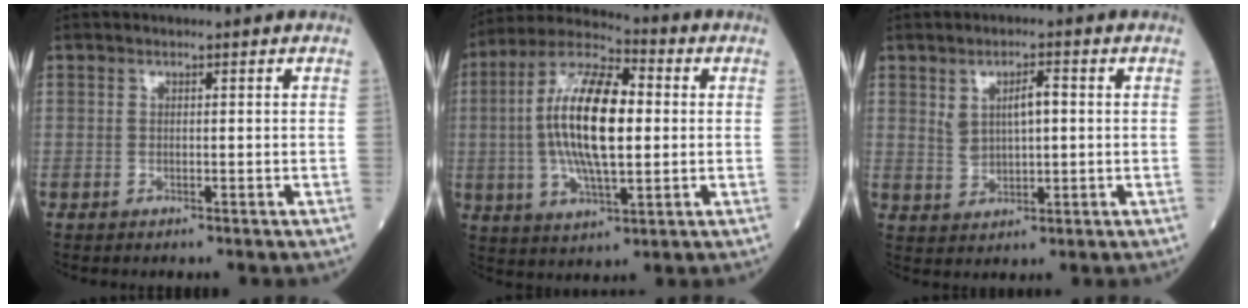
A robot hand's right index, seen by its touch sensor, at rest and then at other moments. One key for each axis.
{"total": 15.6, "fx": 0.7, "fy": 5.0, "fz": 14.8, "tx": -0.292, "ty": 0.013, "tz": 0.009}
{"total": 4.6, "fx": 1.1, "fy": 1.8, "fz": 4.1, "tx": -0.076, "ty": 0.009, "tz": 0.026}